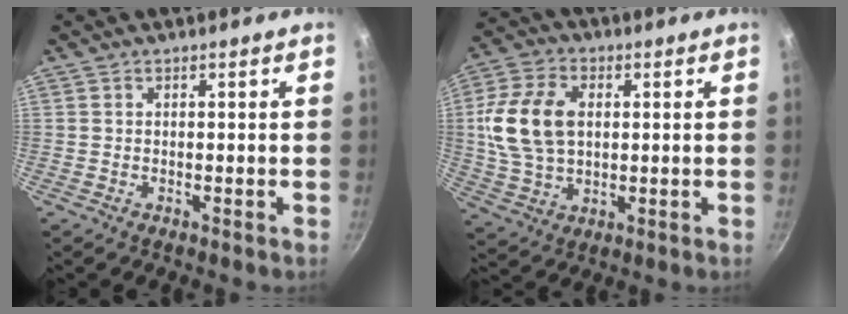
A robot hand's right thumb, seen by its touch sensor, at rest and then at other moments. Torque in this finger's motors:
{"motor_torque": [0.37, 1.99, 0.83, -0.81, 0.25]}